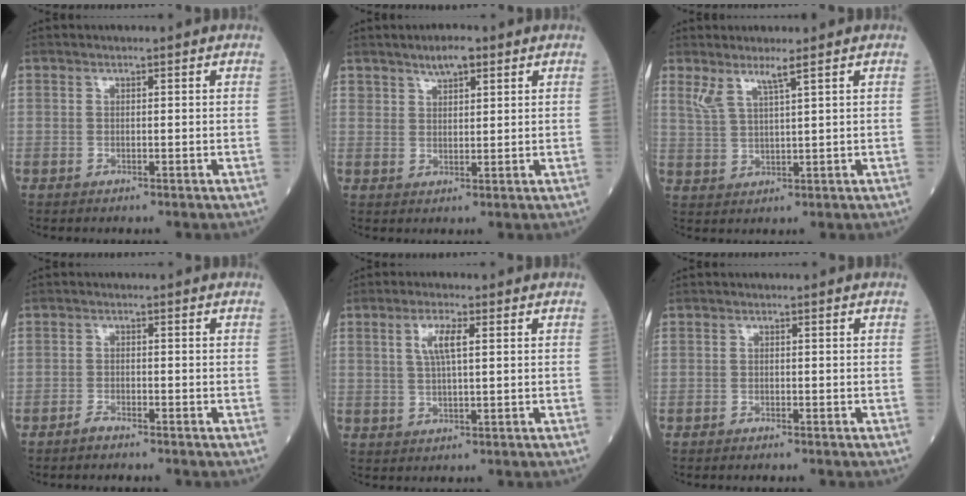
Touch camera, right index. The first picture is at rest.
{"total": 3.8, "force": [2.7, 1.4, 2.3], "torque": [-0.039, 0.005, 0.046]}
{"total": 3.8, "force": [2.6, -0.3, 2.7], "torque": [-0.063, -0.005, 0.057]}
{"total": 1.4, "force": [-1.3, 0.1, 0.4], "torque": [-0.014, -0.002, -0.024]}
{"total": 4.1, "force": [1.4, 0.6, 3.8], "torque": [-0.079, 0.003, 0.029]}
{"total": 0.6, "force": [-0.5, 0.0, 0.1], "torque": [-0.009, -0.002, -0.010]}